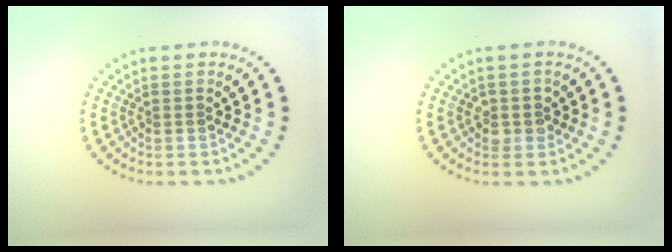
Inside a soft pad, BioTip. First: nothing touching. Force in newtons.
{"total": 1.4, "press": 1.3, "slide": 0.6}